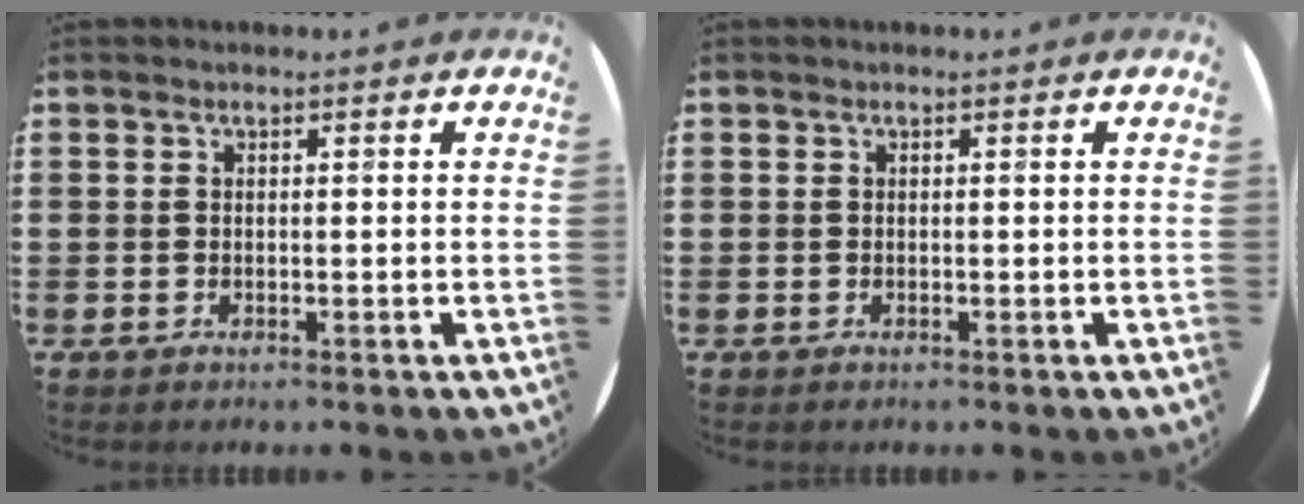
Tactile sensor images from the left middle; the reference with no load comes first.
{"total": 0.0}